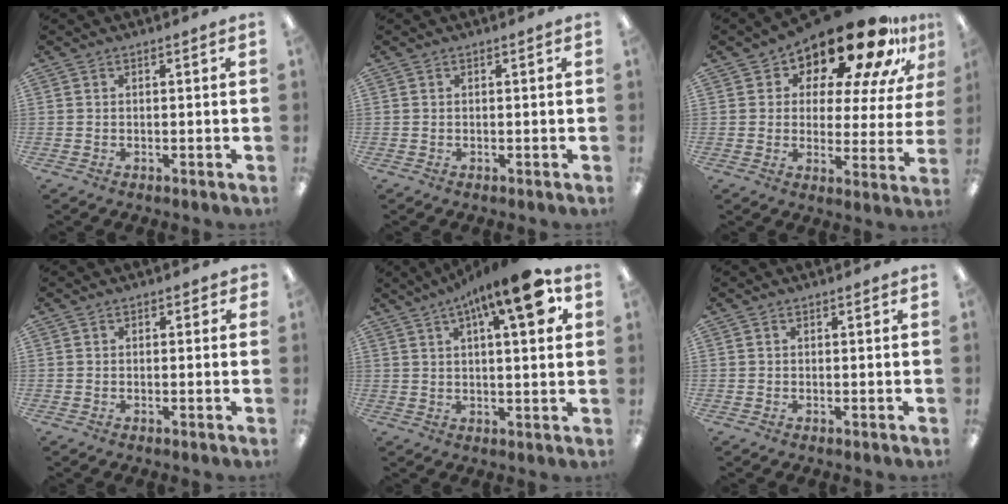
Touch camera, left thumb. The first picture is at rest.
{"total": 0.0}
{"total": 17.9, "force": [14.2, 5.9, 9.2], "torque": [-0.152, -0.113, 0.238]}
{"total": 1.0, "force": [0.1, 0.9, 0.5], "torque": [-0.001, 0.001, -0.001]}
{"total": 14.4, "force": [7.0, 3.6, 12.0], "torque": [-0.180, -0.026, 0.106]}
{"total": 0.0}